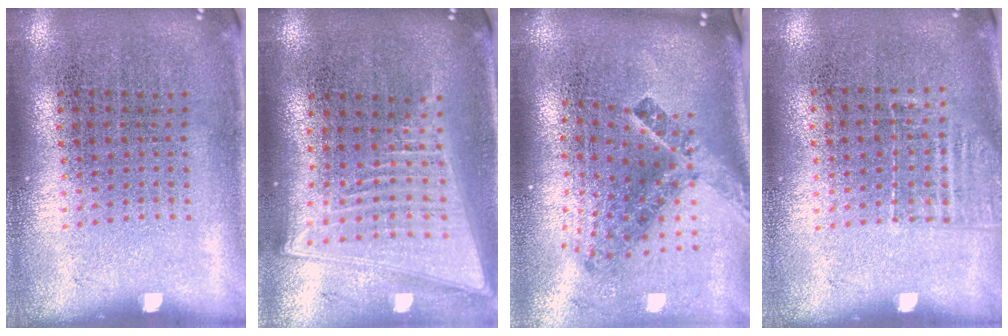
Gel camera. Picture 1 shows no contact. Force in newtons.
{"total": 2.0, "press": 1.7, "slide": 1.2}
{"total": 2.9, "press": 1.8, "slide": 2.3}
{"total": 1.3, "press": 1.1, "slide": 0.6}